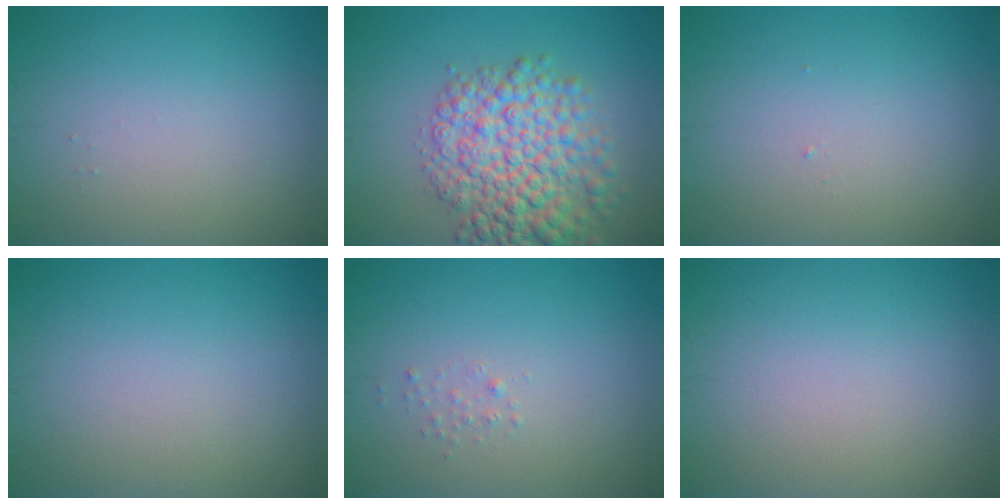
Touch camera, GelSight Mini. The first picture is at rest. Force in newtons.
{"total": 8.1, "press": 8.1, "slide": 0.2}
{"total": 0.0}
{"total": 0.0}
{"total": 0.6, "press": 0.6, "slide": 0.0}
{"total": 0.0}